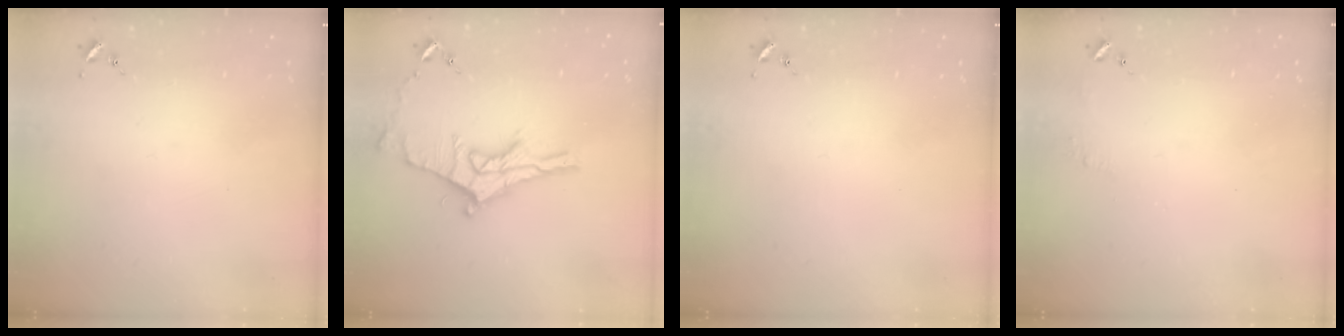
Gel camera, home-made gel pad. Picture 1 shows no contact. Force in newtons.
{"total": 13.4, "press": 13.4, "slide": 0.6}
{"total": 0.0}
{"total": 4.8, "press": 4.8, "slide": 0.4}